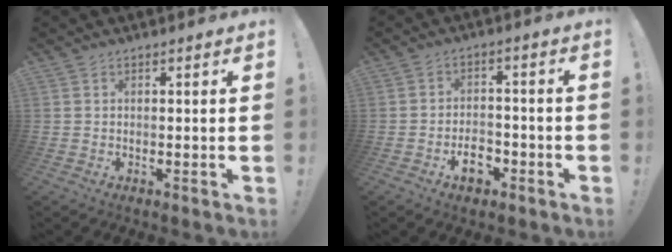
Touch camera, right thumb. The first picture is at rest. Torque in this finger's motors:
{"motor_torque": [0.12, -0.03, 0.66, -0.60, 0.21]}